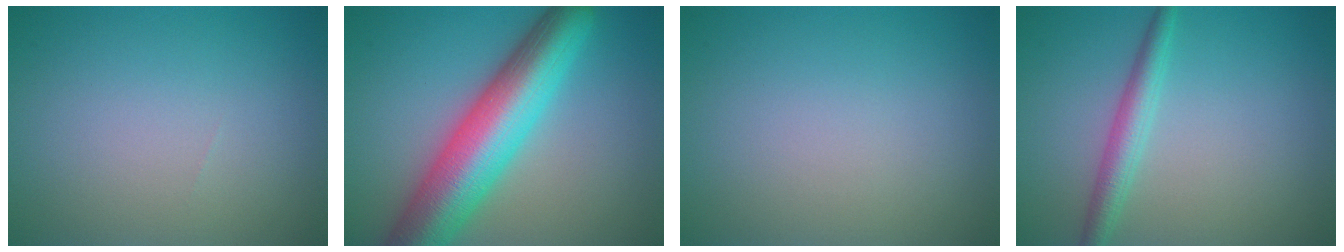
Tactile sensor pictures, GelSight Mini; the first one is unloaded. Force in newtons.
{"total": 10.5, "press": 10.5, "slide": 0.2}
{"total": 0.0}
{"total": 2.7, "press": 2.7, "slide": 0.1}